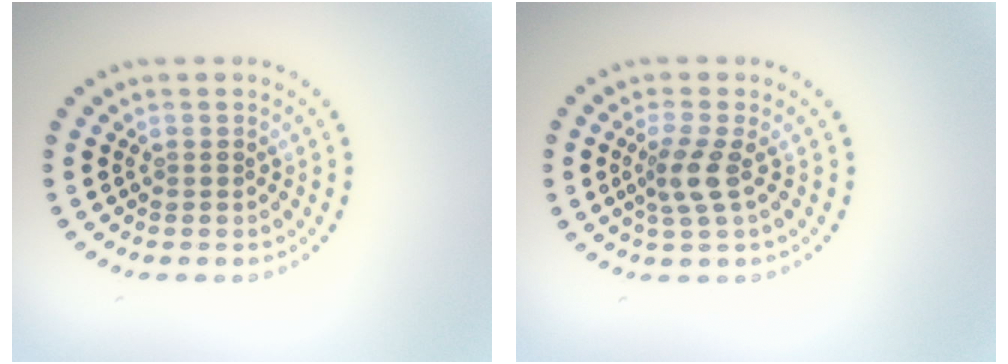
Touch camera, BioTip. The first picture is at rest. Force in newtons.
{"total": 2.4, "press": 1.8, "slide": 1.6}